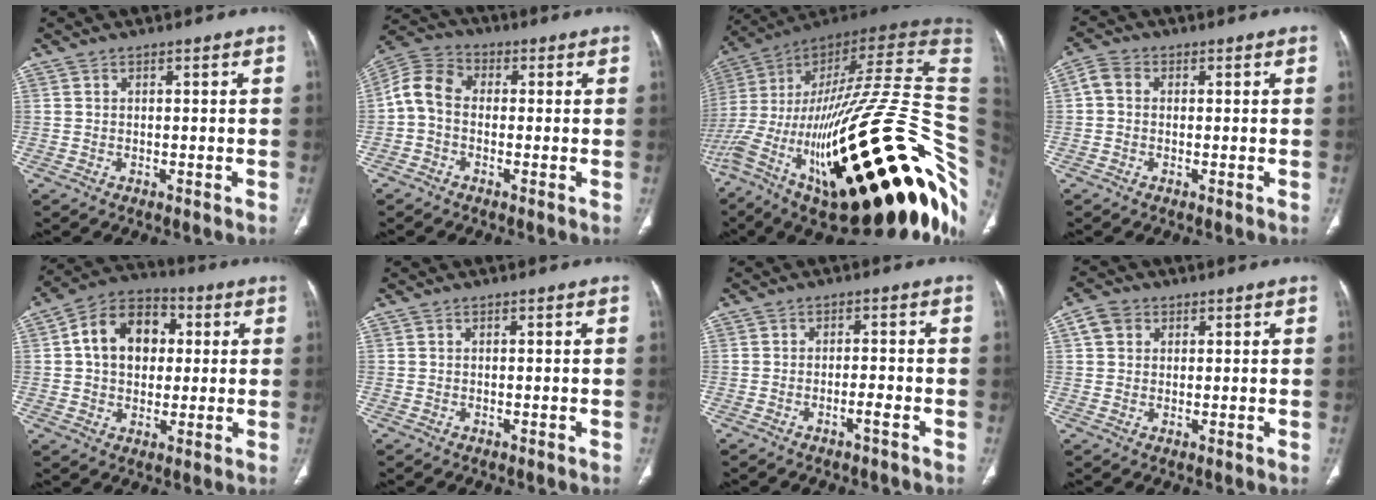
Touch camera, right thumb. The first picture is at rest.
{"total": 7.6, "force": [-0.5, 5.6, 5.2], "torque": [-0.090, 0.025, -0.026]}
{"total": 56.0, "force": [-13.7, 17.9, 51.2], "torque": [-0.764, 0.063, -0.223]}
{"total": 3.1, "force": [0.2, 2.5, 1.9], "torque": [-0.034, 0.009, -0.006]}
{"total": 13.4, "force": [2.3, 9.8, 8.9], "torque": [-0.109, 0.014, 0.029]}
{"total": 0.0}
{"total": 2.1, "force": [-1.3, 0.2, 1.6], "torque": [-0.031, 0.013, -0.023]}
{"total": 3.9, "force": [1.5, 3.2, 1.7], "torque": [-0.023, 0.004, 0.028]}